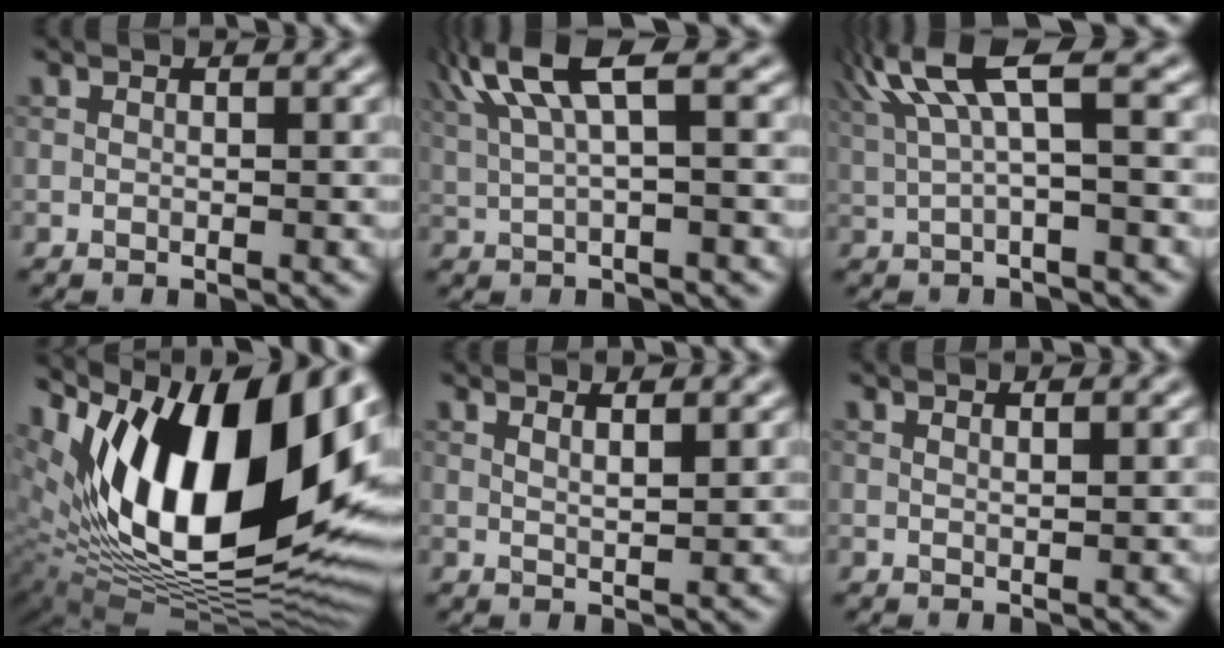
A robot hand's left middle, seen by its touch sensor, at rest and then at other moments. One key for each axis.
{"total": 6.0, "fx": 2.5, "fy": 1.5, "fz": 5.3, "tx": -0.115, "ty": 0.017, "tz": 0.052}
{"total": 5.8, "fx": 2.1, "fy": 1.1, "fz": 5.3, "tx": -0.112, "ty": 0.017, "tz": 0.042}
{"total": 18.1, "fx": 5.2, "fy": 8.7, "fz": 15.0, "tx": -0.232, "ty": 0.006, "tz": 0.080}
{"total": 1.7, "fx": 1.2, "fy": 0.4, "fz": 1.2, "tx": -0.011, "ty": 0.000, "tz": 0.014}
{"total": 0.6, "fx": 0.5, "fy": 0.0, "fz": 0.3, "tx": -0.005, "ty": -0.002, "tz": 0.008}